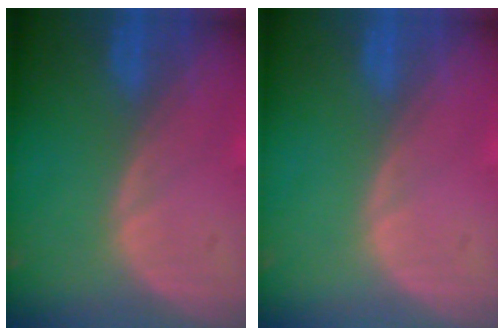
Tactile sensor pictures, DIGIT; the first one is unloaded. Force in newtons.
{"total": 0.0}